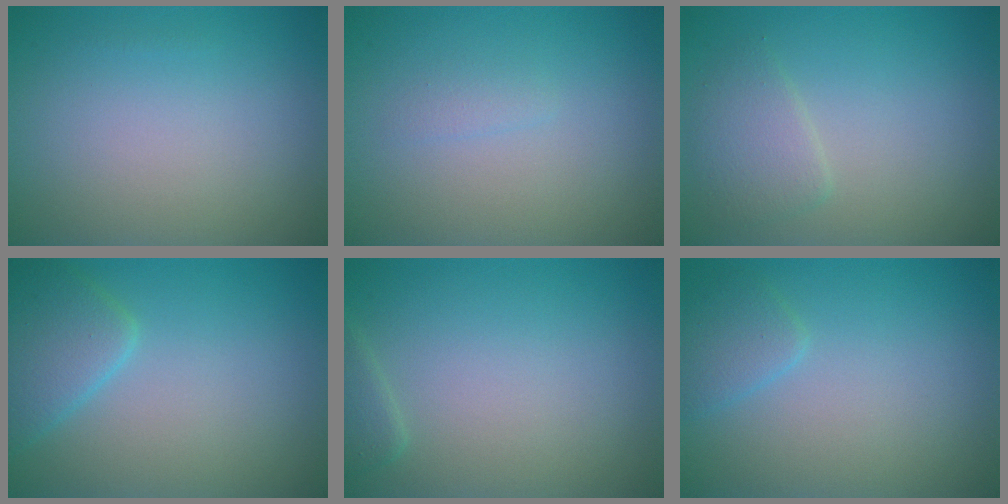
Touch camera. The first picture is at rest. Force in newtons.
{"total": 0.7, "press": 0.7, "slide": 0.0}
{"total": 2.3, "press": 2.3, "slide": 0.1}
{"total": 3.4, "press": 3.4, "slide": 0.1}
{"total": 1.2, "press": 1.2, "slide": 0.1}
{"total": 1.7, "press": 1.7, "slide": 0.1}